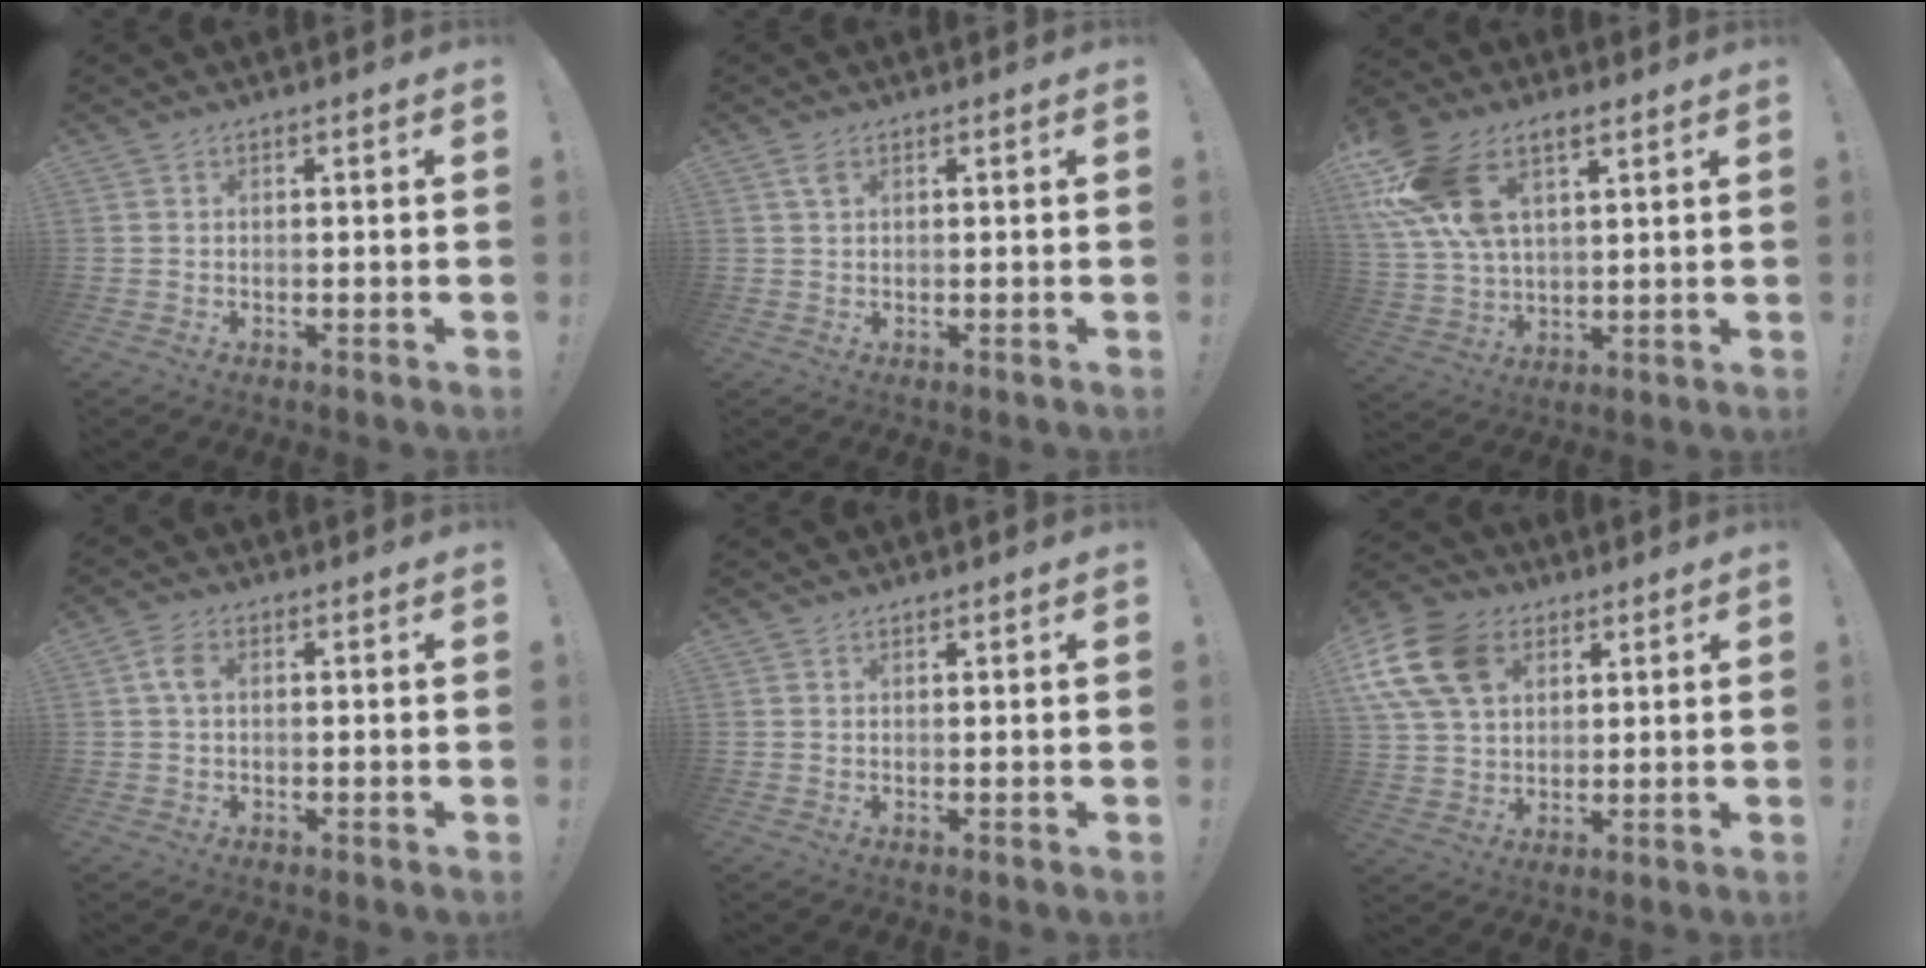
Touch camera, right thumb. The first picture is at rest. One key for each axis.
{"total": 2.3, "fx": 1.1, "fy": 1.1, "fz": 1.6, "tx": -0.032, "ty": 0.002, "tz": 0.019}
{"total": 16.6, "fx": 8.5, "fy": 9.4, "fz": 10.6, "tx": -0.218, "ty": -0.033, "tz": 0.161}
{"total": 4.3, "fx": 0.8, "fy": 2.7, "fz": 3.3, "tx": -0.070, "ty": 0.006, "tz": 0.013}
{"total": 0.8, "fx": 0.7, "fy": 0.2, "fz": 0.1, "tx": -0.003, "ty": -0.001, "tz": 0.014}
{"total": 16.7, "fx": 6.7, "fy": 12.0, "fz": 9.6, "tx": -0.187, "ty": -0.020, "tz": 0.132}